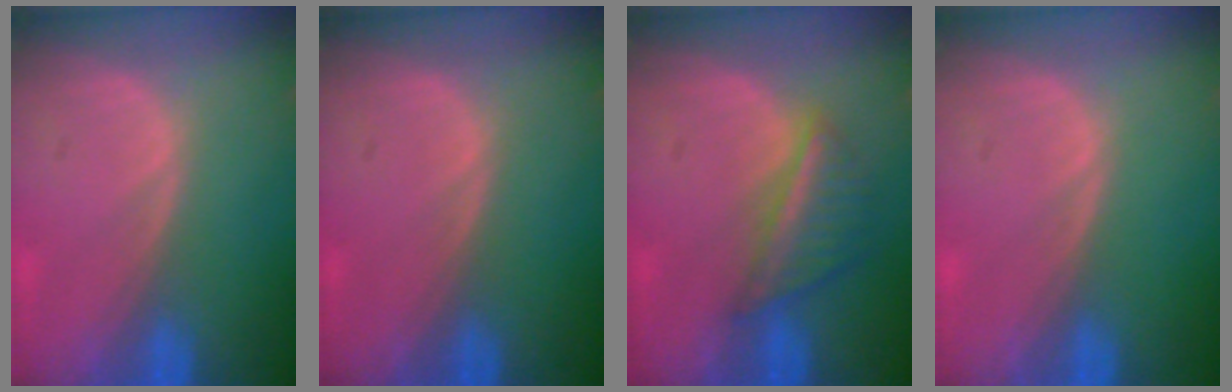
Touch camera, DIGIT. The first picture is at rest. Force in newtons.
{"total": 0.0}
{"total": 5.7, "press": 5.1, "slide": 2.5}
{"total": 0.0}